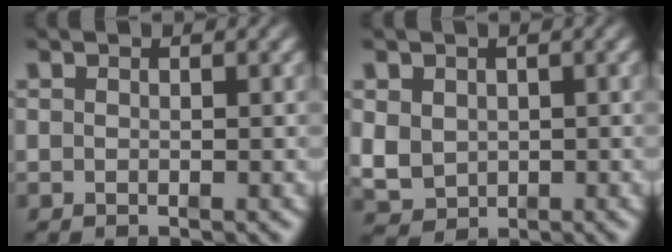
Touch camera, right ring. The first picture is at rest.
{"total": 4.6, "force": [-0.3, 4.2, 1.9], "torque": [-0.059, -0.031, 0.014]}